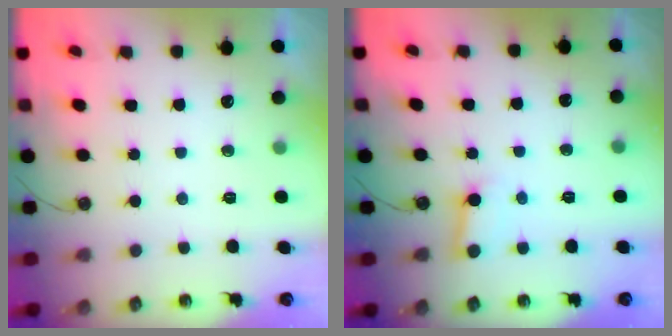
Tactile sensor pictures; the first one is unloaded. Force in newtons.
{"total": 4.2, "press": 4.2, "slide": 0.1}